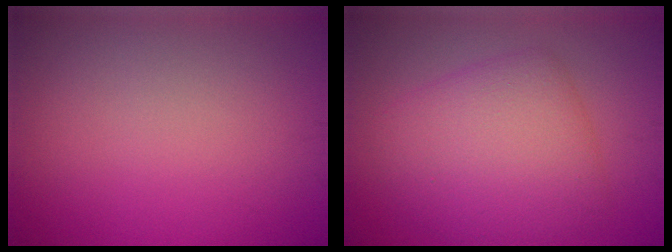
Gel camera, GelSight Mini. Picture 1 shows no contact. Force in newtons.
{"total": 6.5, "press": 6.5, "slide": 0.1}